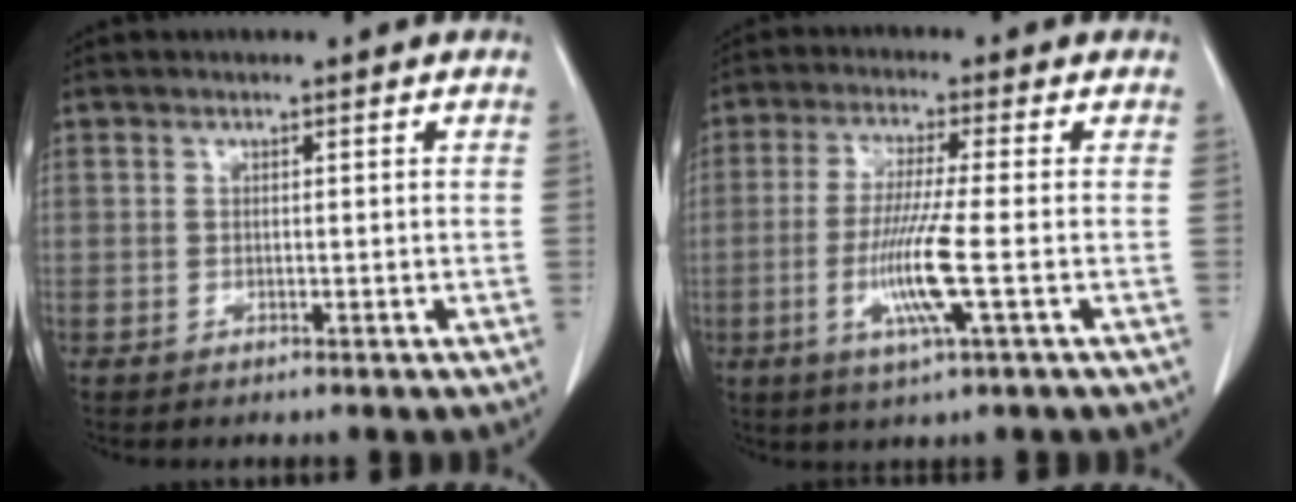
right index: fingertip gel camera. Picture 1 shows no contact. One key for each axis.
{"total": 8.7, "fx": -2.2, "fy": -0.7, "fz": 8.4, "tx": -0.171, "ty": -0.018, "tz": -0.044}